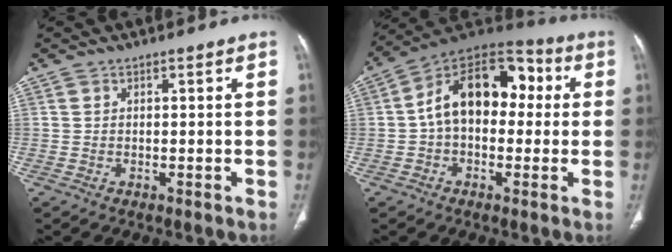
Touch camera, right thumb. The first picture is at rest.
{"total": 16.6, "force": [1.4, 10.8, 12.6], "torque": [-0.165, 0.048, 0.009]}